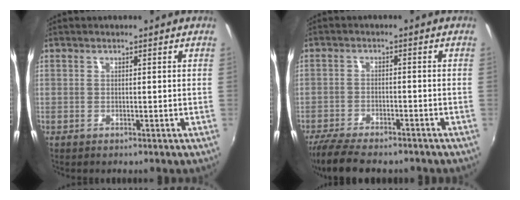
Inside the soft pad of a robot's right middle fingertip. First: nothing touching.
{"total": 11.8, "force": [-9.7, 3.0, 5.9], "torque": [-0.134, -0.033, -0.160]}